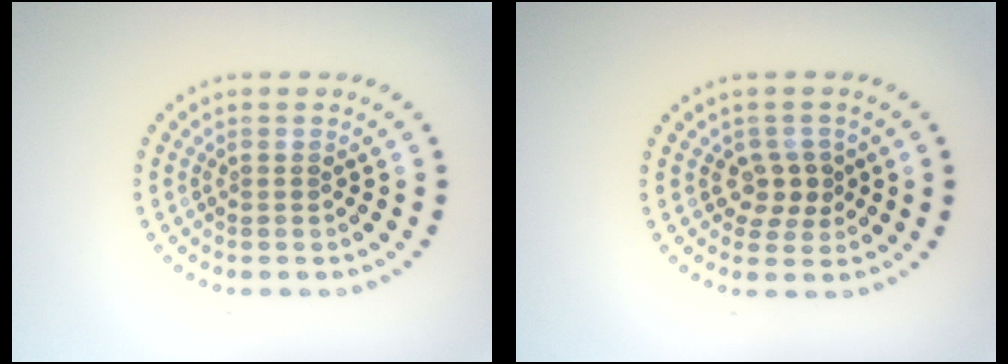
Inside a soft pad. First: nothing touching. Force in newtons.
{"total": 2.2, "press": 2.0, "slide": 1.1}